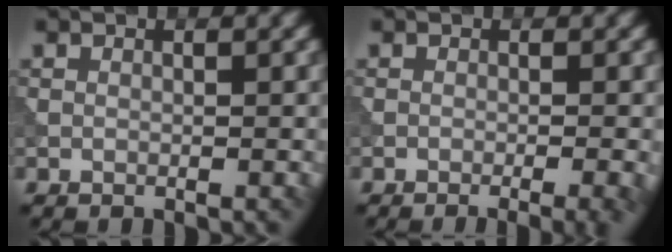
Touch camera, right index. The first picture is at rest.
{"total": 4.6, "force": [-2.2, 1.8, 3.6], "torque": [-0.023, 0.009, -0.021]}